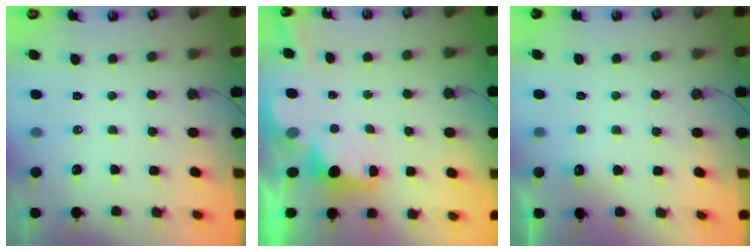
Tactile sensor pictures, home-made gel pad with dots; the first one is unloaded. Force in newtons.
{"total": 2.6, "press": 2.5, "slide": 0.8}
{"total": 4.5, "press": 4.4, "slide": 1.2}